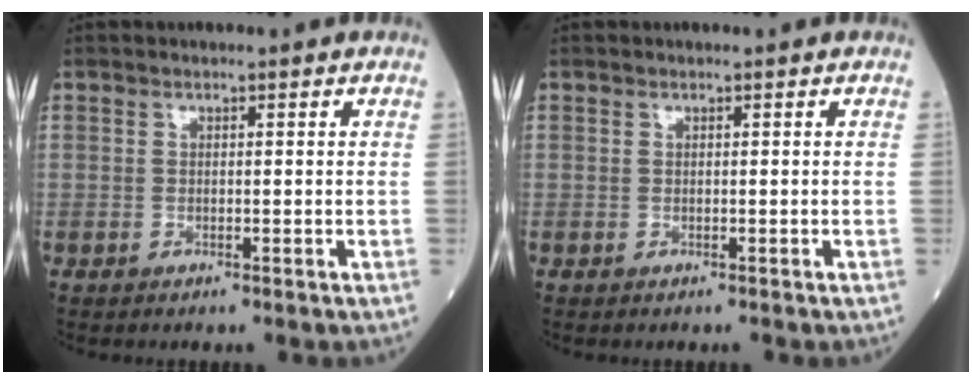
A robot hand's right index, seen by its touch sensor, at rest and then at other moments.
{"total": 0.0}